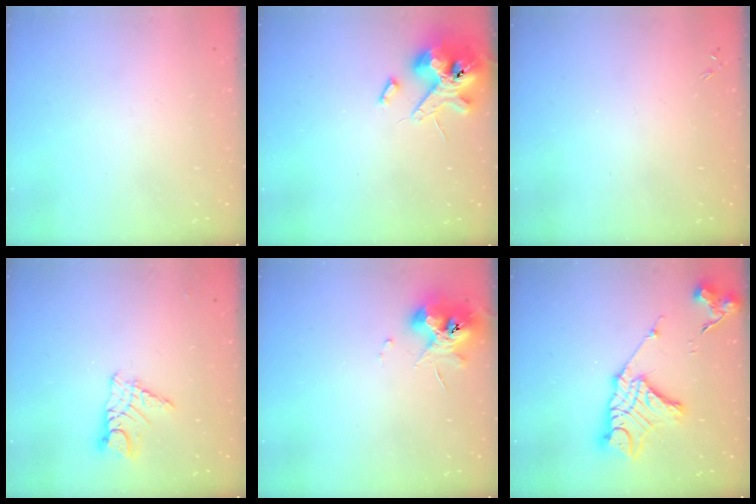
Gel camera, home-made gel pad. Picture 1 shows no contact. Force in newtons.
{"total": 12.7, "press": 12.5, "slide": 2.1}
{"total": 0.0}
{"total": 8.9, "press": 8.8, "slide": 0.8}
{"total": 9.8, "press": 9.7, "slide": 1.2}
{"total": 15.1, "press": 15.1, "slide": 1.2}